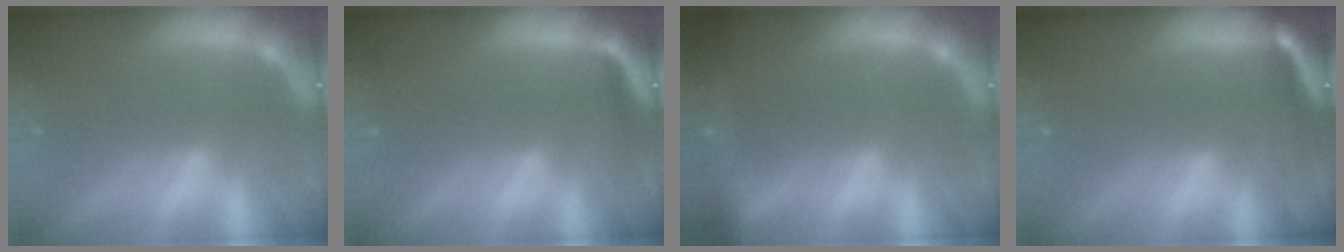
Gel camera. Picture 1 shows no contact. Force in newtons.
{"total": 3.0}
{"total": 8.0}
{"total": 6.0}